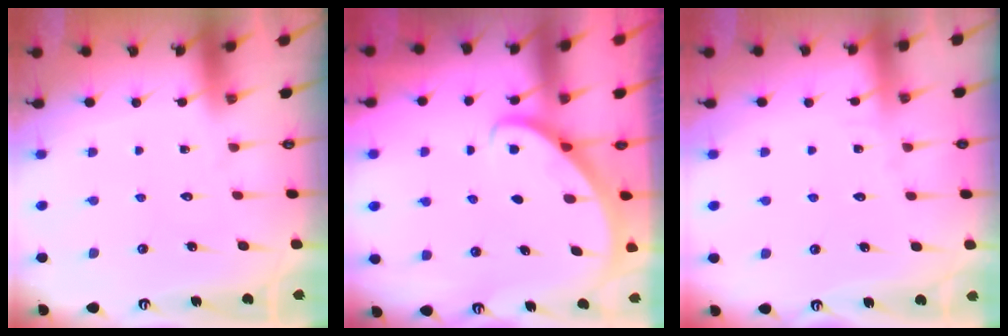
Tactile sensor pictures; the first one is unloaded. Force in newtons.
{"total": 2.8, "press": 2.8, "slide": 0.2}
{"total": 4.0, "press": 4.0, "slide": 0.4}